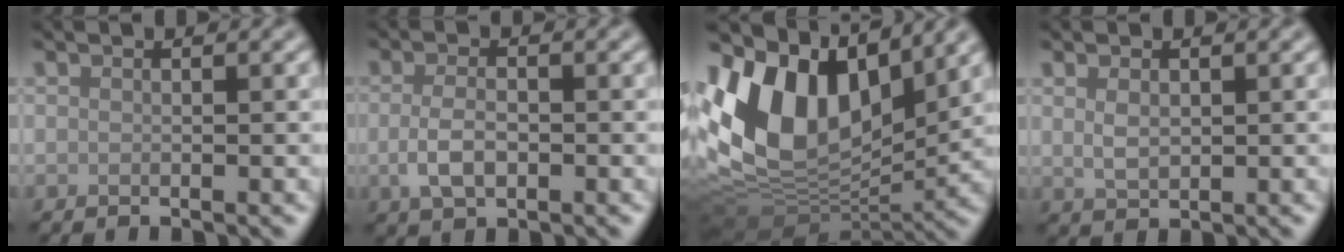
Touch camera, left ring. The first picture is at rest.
{"total": 3.0, "force": [-0.6, 1.7, 2.5], "torque": [-0.052, -0.004, -0.011]}
{"total": 13.7, "force": [3.6, 8.7, 9.9], "torque": [-0.200, 0.008, 0.066]}
{"total": 1.8, "force": [0.6, 1.1, 1.3], "torque": [-0.028, -0.003, 0.016]}